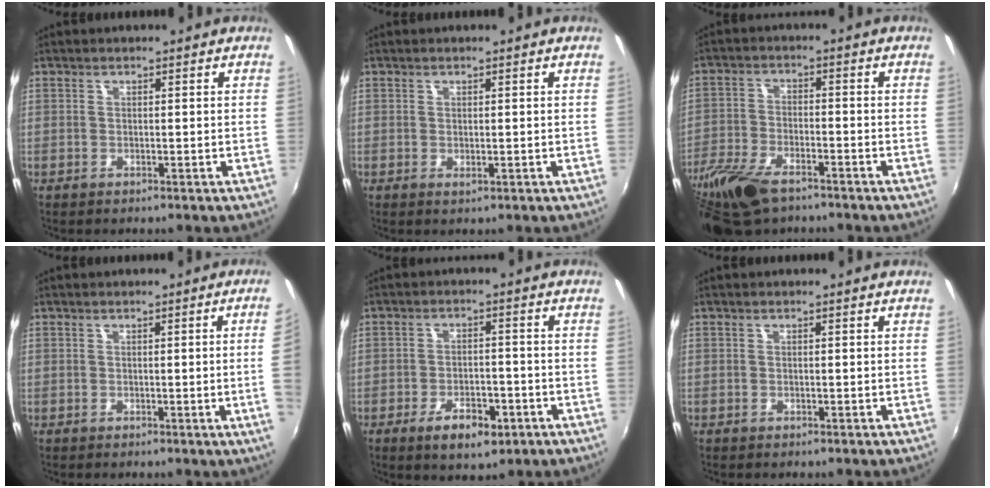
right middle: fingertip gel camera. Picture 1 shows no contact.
{"total": 0.6, "force": [0.1, 0.2, 0.5], "torque": [-0.009, -0.001, 0.003]}
{"total": 14.1, "force": [-9.9, 6.0, 8.1], "torque": [-0.199, -0.035, -0.193]}
{"total": 3.0, "force": [0.0, -1.5, 2.7], "torque": [-0.043, -0.009, 0.005]}
{"total": 7.4, "force": [-4.0, 3.5, 5.2], "torque": [-0.105, -0.001, -0.055]}
{"total": 0.8, "force": [-0.5, 0.6, 0.0], "torque": [-0.003, 0.003, -0.008]}